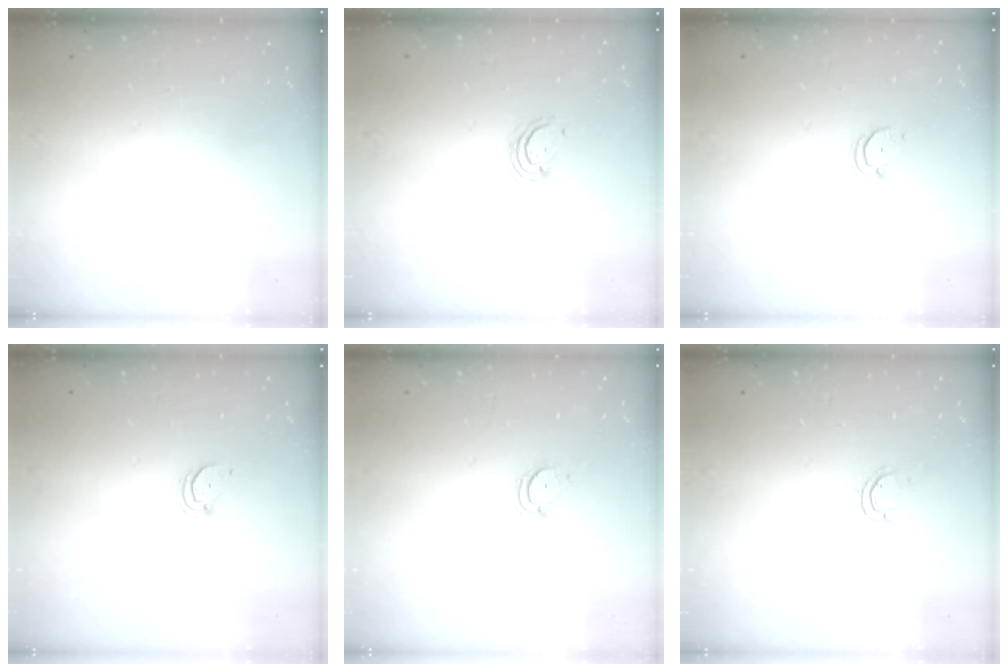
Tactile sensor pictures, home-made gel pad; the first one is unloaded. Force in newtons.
{"total": 2.8, "press": 2.8, "slide": 0.3}
{"total": 1.5, "press": 1.5, "slide": 0.2}
{"total": 1.4, "press": 1.3, "slide": 0.1}
{"total": 2.4, "press": 2.4, "slide": 0.2}
{"total": 3.1, "press": 3.1, "slide": 0.2}